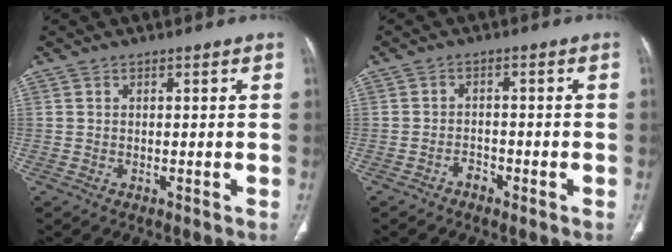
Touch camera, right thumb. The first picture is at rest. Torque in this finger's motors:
{"motor_torque": [1.11, 1.21, 0.10, -0.63, -0.06]}